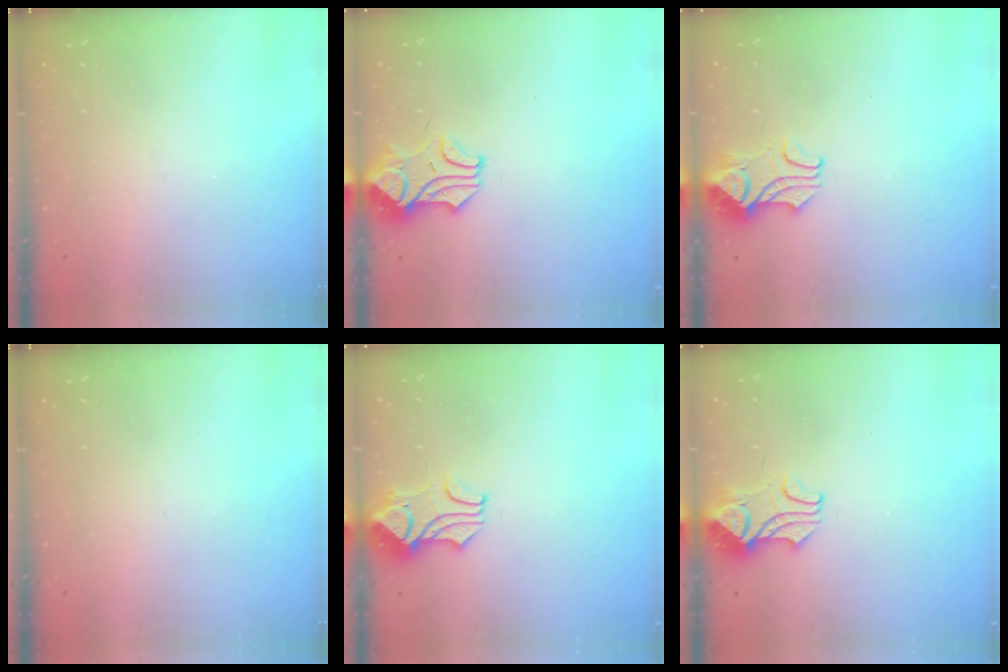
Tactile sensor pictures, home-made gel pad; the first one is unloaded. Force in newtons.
{"total": 1.1, "press": 0.5, "slide": 1.0}
{"total": 2.3, "press": 2.1, "slide": 0.8}
{"total": 0.0}
{"total": 1.9, "press": 1.5, "slide": 1.1}
{"total": 2.0, "press": 1.8, "slide": 0.8}